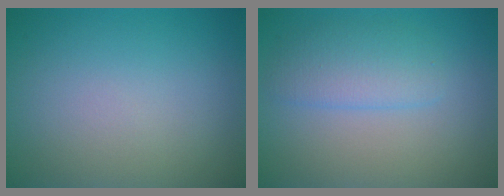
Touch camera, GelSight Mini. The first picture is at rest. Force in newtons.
{"total": 2.8, "press": 2.8, "slide": 0.1}